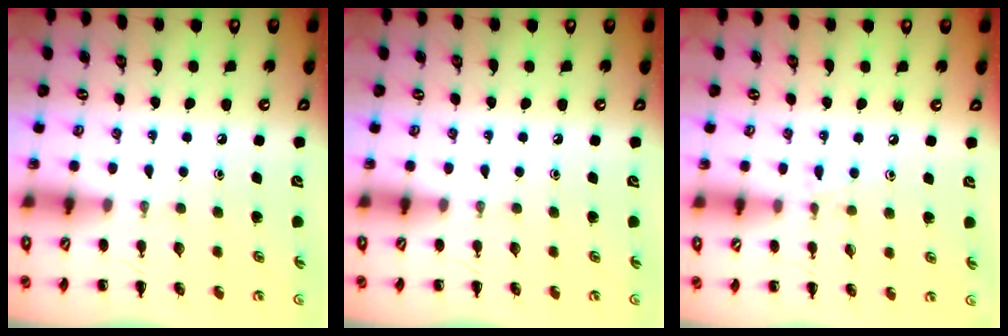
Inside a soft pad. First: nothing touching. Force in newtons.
{"total": 0.0}
{"total": 5.8, "press": 5.5, "slide": 1.9}